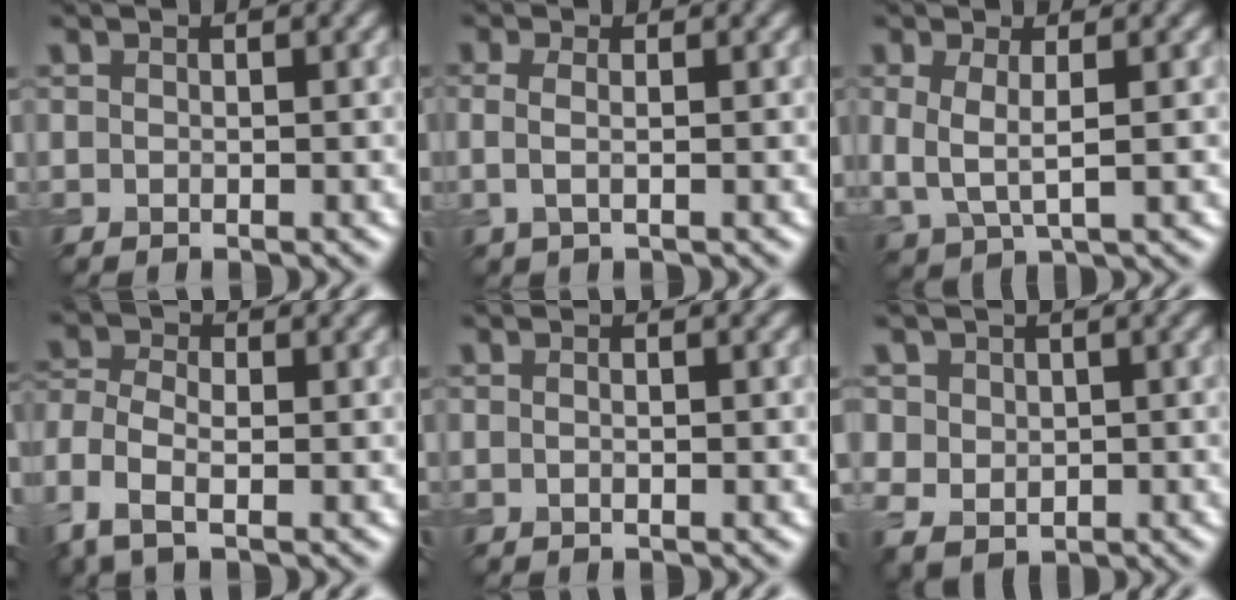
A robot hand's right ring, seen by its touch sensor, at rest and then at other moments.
{"total": 1.6, "force": [0.0, 0.5, 1.6], "torque": [-0.036, -0.001, -0.002]}
{"total": 2.7, "force": [0.4, 1.0, 2.4], "torque": [-0.057, -0.008, 0.013]}
{"total": 4.5, "force": [-2.0, 2.6, 3.2], "torque": [-0.086, 0.000, -0.053]}
{"total": 1.2, "force": [0.4, 0.5, 1.0], "torque": [-0.001, -0.003, -0.006]}
{"total": 4.0, "force": [1.2, 3.5, 1.4], "torque": [-0.037, 0.010, 0.021]}